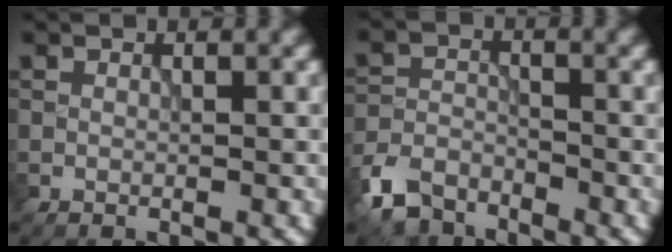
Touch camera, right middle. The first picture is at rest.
{"total": 5.1, "force": [-3.9, 2.5, 2.0], "torque": [-0.044, -0.007, -0.084]}